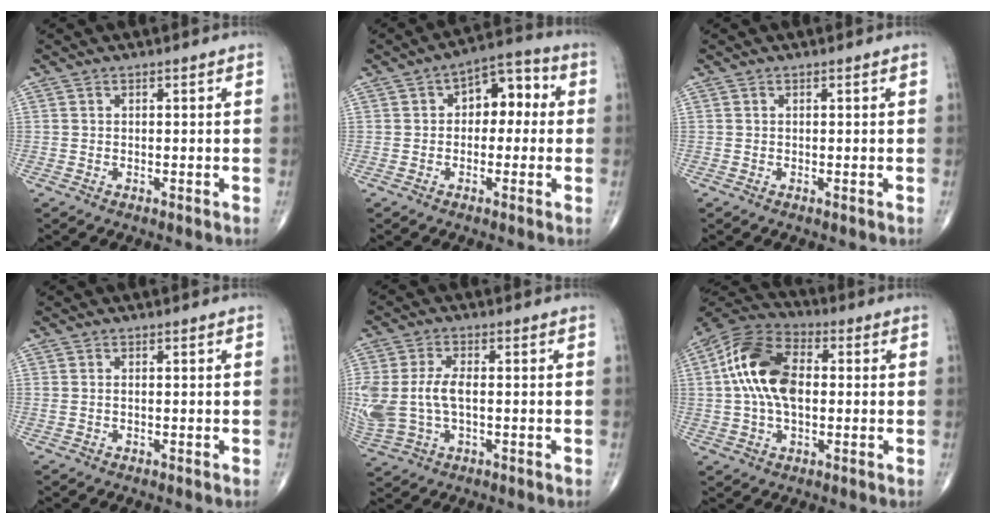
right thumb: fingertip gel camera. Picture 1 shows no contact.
{"total": 8.4, "force": [0.9, 5.4, 6.3], "torque": [-0.050, 0.032, 0.001]}
{"total": 0.0}
{"total": 0.8, "force": [0.0, 0.4, 0.7], "torque": [-0.023, 0.004, 0.003]}
{"total": 10.5, "force": [-0.3, 5.8, 8.7], "torque": [-0.214, 0.007, 0.001]}
{"total": 14.9, "force": [1.2, 8.9, 11.9], "torque": [-0.224, 0.025, 0.013]}